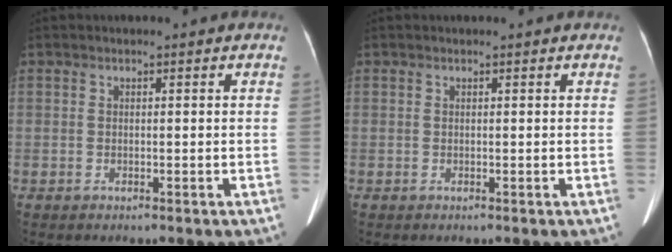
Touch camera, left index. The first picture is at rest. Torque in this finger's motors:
{"motor_torque": [-0.12, -0.07, 0.02, 0.02]}